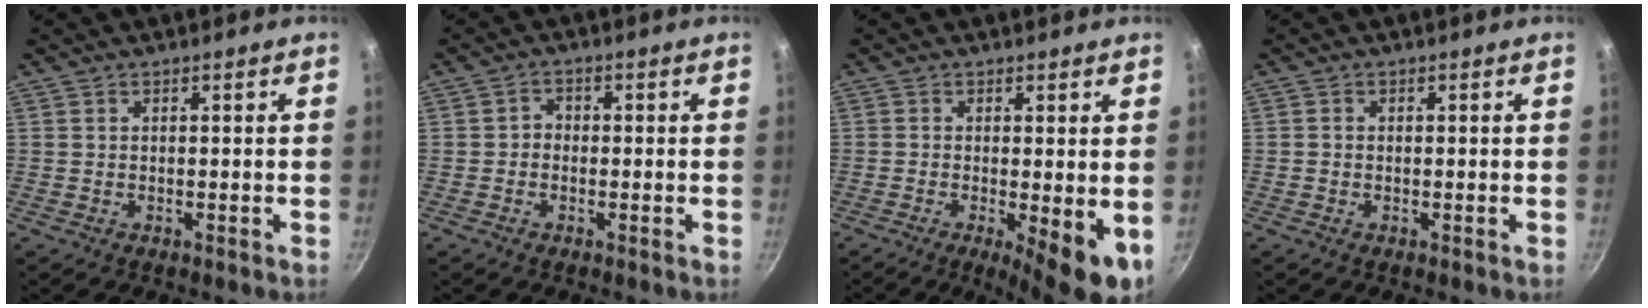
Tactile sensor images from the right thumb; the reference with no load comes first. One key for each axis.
{"total": 2.0, "fx": -0.4, "fy": 1.8, "fz": 0.9, "tx": -0.002, "ty": 0.010, "tz": -0.012}
{"total": 8.2, "fx": -1.5, "fy": 2.2, "fz": 7.7, "tx": -0.103, "ty": -0.010, "tz": -0.014}
{"total": 0.6, "fx": -0.1, "fy": 0.5, "fz": 0.2, "tx": -0.003, "ty": 0.002, "tz": -0.003}